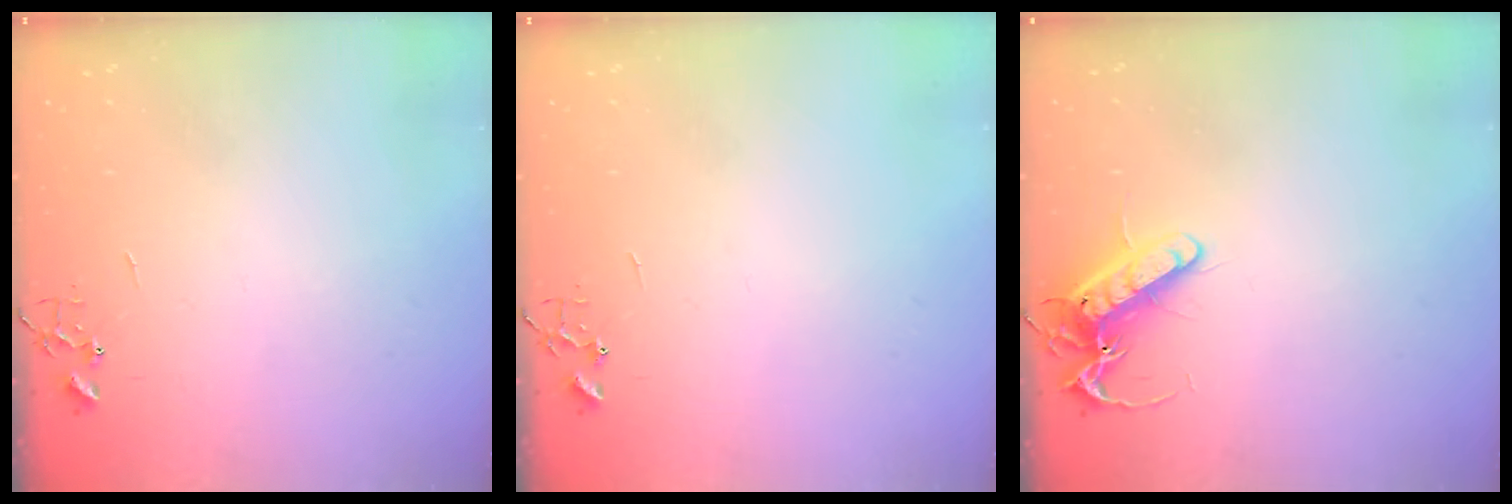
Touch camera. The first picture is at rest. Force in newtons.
{"total": 0.0}
{"total": 13.9, "press": 13.8, "slide": 1.7}